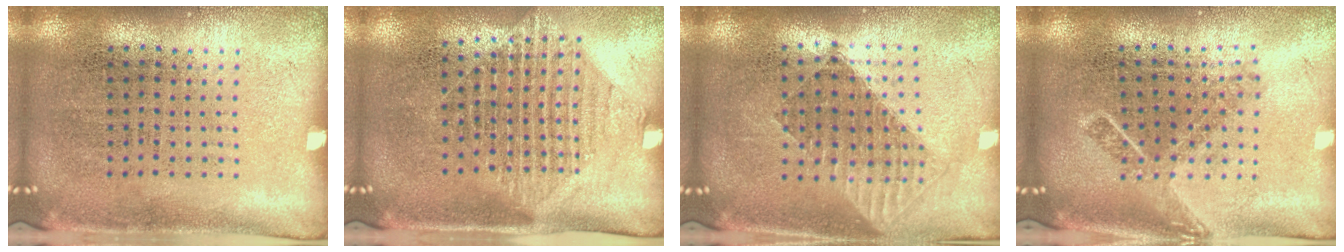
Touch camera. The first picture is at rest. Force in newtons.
{"total": 1.6, "press": 1.3, "slide": 0.9}
{"total": 1.5, "press": 1.3, "slide": 0.8}
{"total": 1.8, "press": 1.3, "slide": 1.2}